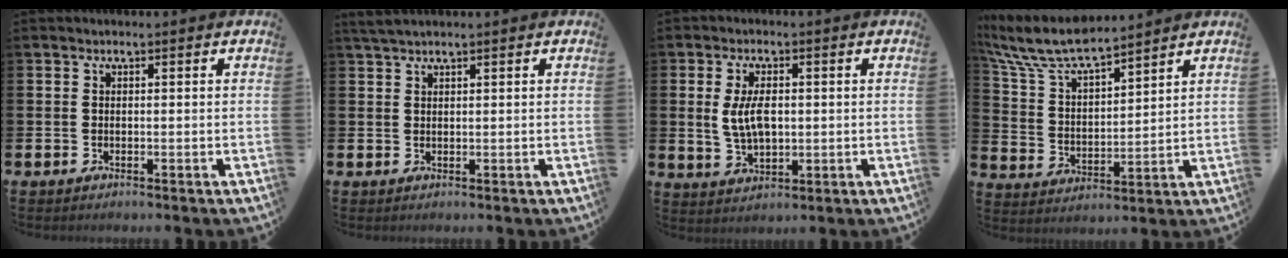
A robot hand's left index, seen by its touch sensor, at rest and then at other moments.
{"total": 1.9, "force": [1.7, 0.3, 0.8], "torque": [-0.020, 0.006, 0.031]}
{"total": 5.3, "force": [0.9, 2.8, 4.4], "torque": [-0.076, 0.003, 0.011]}
{"total": 8.6, "force": [8.0, 1.4, 2.9], "torque": [-0.089, -0.045, 0.141]}